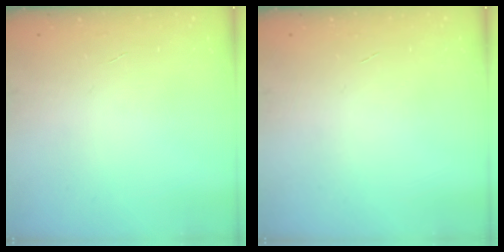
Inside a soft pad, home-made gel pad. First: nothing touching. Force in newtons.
{"total": 0.0}